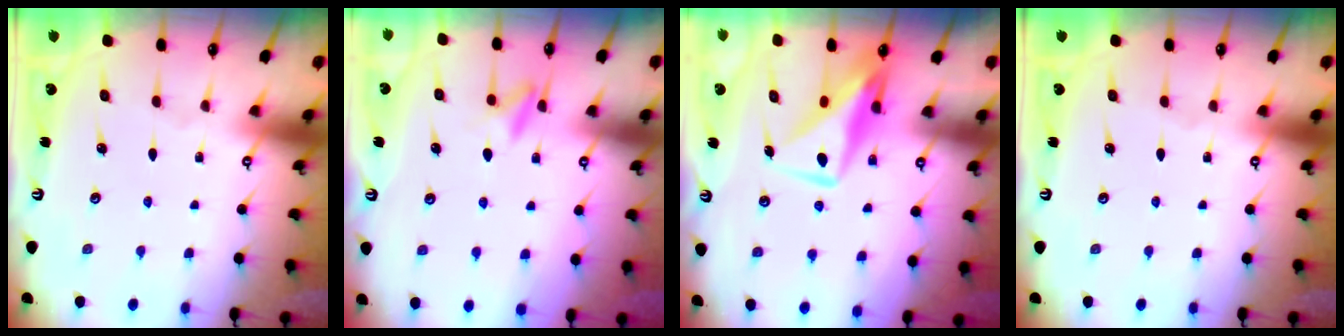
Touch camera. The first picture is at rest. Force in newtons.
{"total": 6.8, "press": 6.4, "slide": 2.2}
{"total": 11.0, "press": 10.9, "slide": 0.9}
{"total": 0.0}